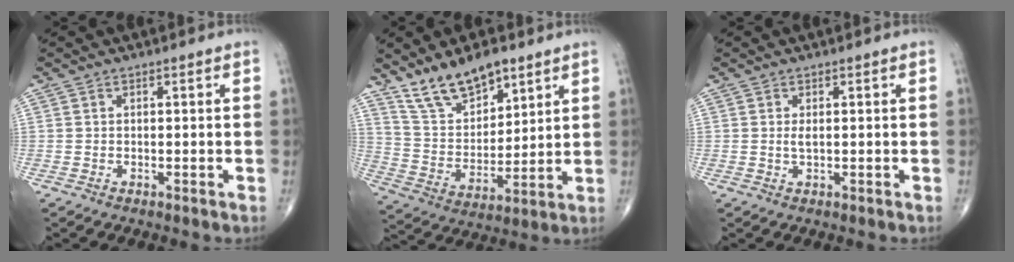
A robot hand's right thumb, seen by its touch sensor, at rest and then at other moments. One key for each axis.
{"total": 13.1, "fx": 9.5, "fy": 5.8, "fz": 7.0, "tx": -0.100, "ty": -0.052, "tz": 0.188}
{"total": 1.2, "fx": 0.2, "fy": 0.4, "fz": 1.1, "tx": -0.024, "ty": -0.003, "tz": 0.005}